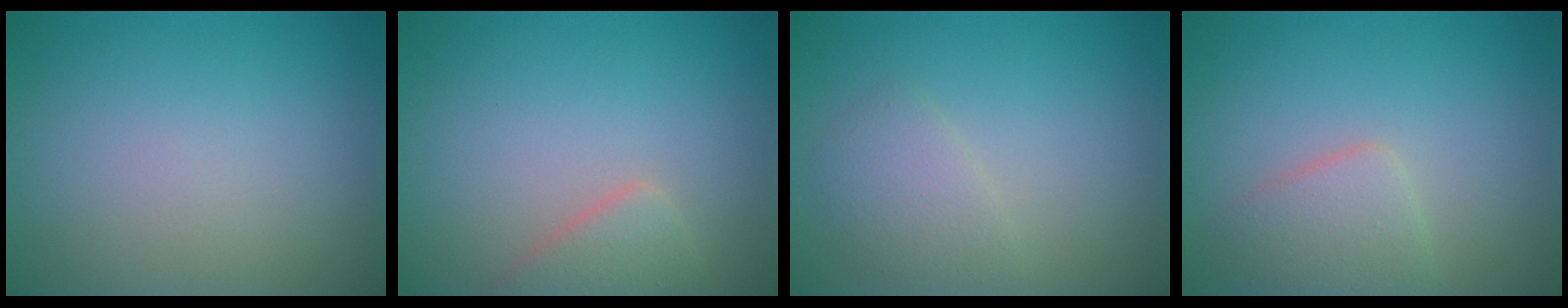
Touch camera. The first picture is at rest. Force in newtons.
{"total": 2.4, "press": 2.4, "slide": 0.2}
{"total": 2.2, "press": 2.2, "slide": 0.0}
{"total": 2.8, "press": 2.8, "slide": 0.1}